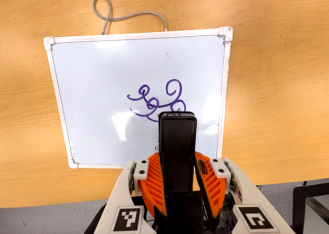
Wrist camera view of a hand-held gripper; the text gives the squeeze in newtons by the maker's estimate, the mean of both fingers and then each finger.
{"total": 4.2, "left": 2.9, "right": 5.5}